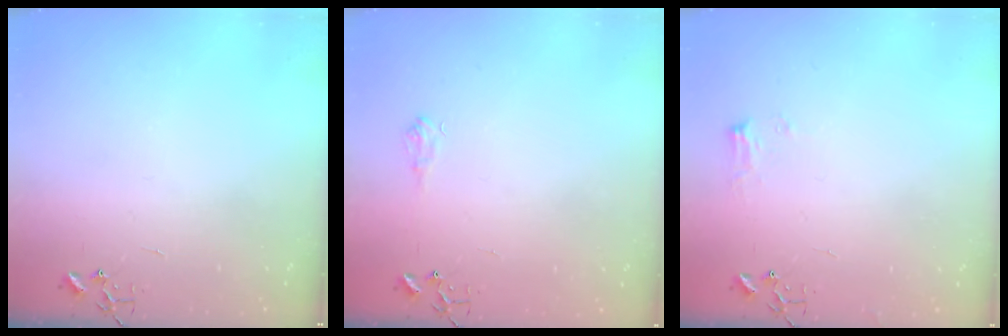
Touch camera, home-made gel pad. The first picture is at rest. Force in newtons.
{"total": 6.2, "press": 6.1, "slide": 0.8}
{"total": 6.8, "press": 6.8, "slide": 0.8}